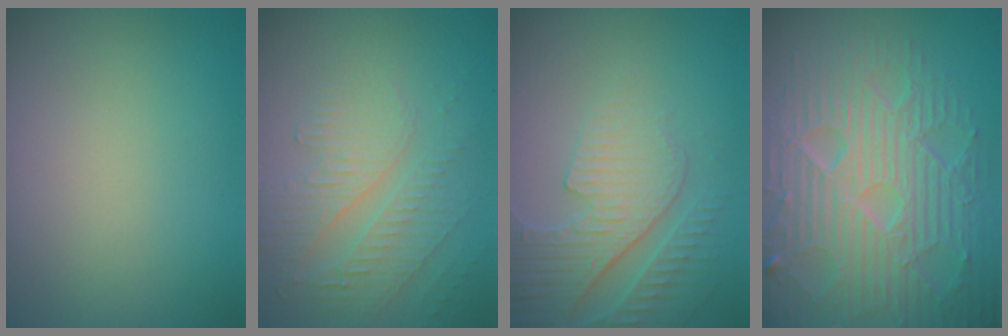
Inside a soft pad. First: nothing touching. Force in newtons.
{"total": 4.3, "press": 3.1, "slide": 2.9}
{"total": 4.3, "press": 4.2, "slide": 0.8}
{"total": 10.4, "press": 6.7, "slide": 8.0}